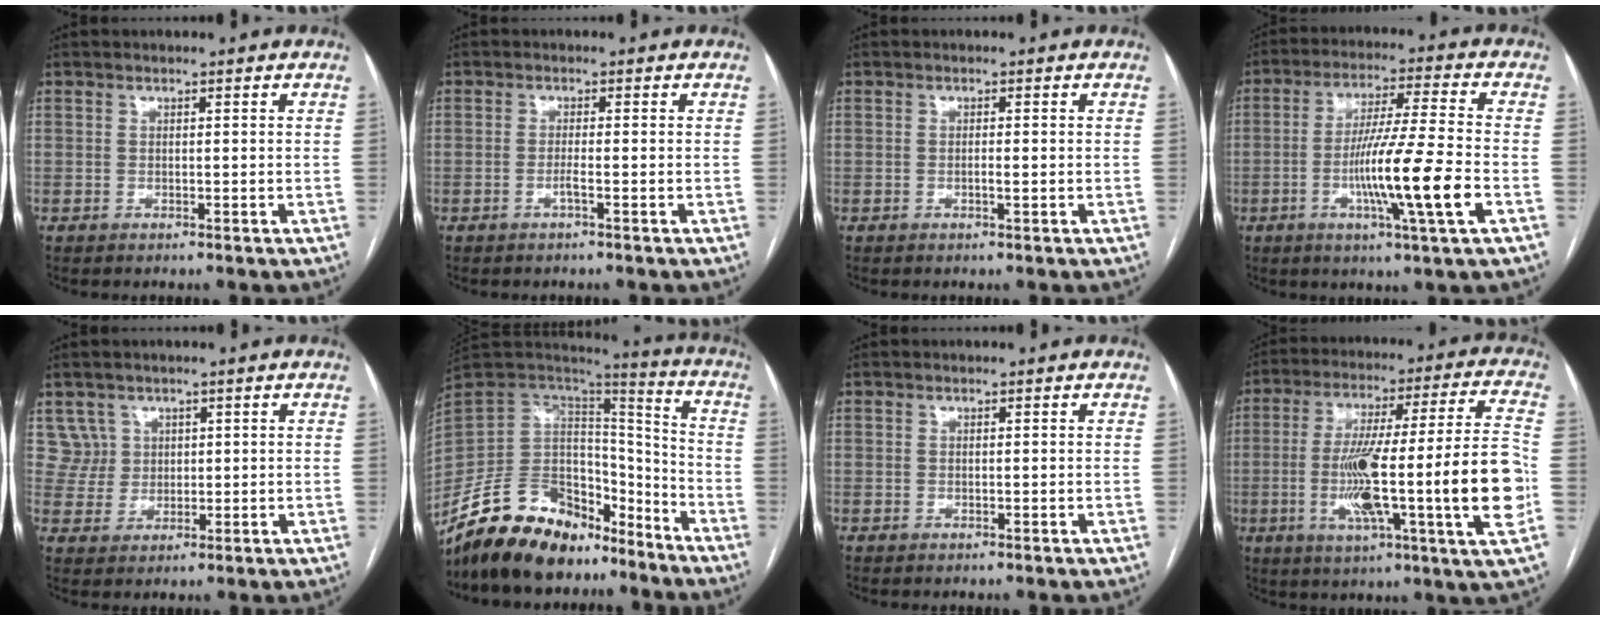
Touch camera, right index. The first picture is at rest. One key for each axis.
{"total": 1.2, "fx": -0.6, "fy": -0.2, "fz": 1.0, "tx": -0.020, "ty": 0.000, "tz": -0.013}
{"total": 1.0, "fx": -0.3, "fy": 0.0, "fz": 1.0, "tx": -0.017, "ty": 0.000, "tz": -0.004}
{"total": 13.1, "fx": -3.7, "fy": -1.0, "fz": 12.5, "tx": -0.228, "ty": -0.014, "tz": -0.070}
{"total": 4.1, "fx": 2.0, "fy": 3.5, "fz": -0.4, "tx": 0.019, "ty": 0.011, "tz": 0.040}
{"total": 20.3, "fx": -16.3, "fy": 9.1, "fz": 8.0, "tx": -0.153, "ty": 0.041, "tz": -0.279}
{"total": 0.0}
{"total": 23.5, "fx": -4.4, "fy": 0.1, "fz": 23.1, "tx": -0.336, "ty": 0.001, "tz": -0.078}